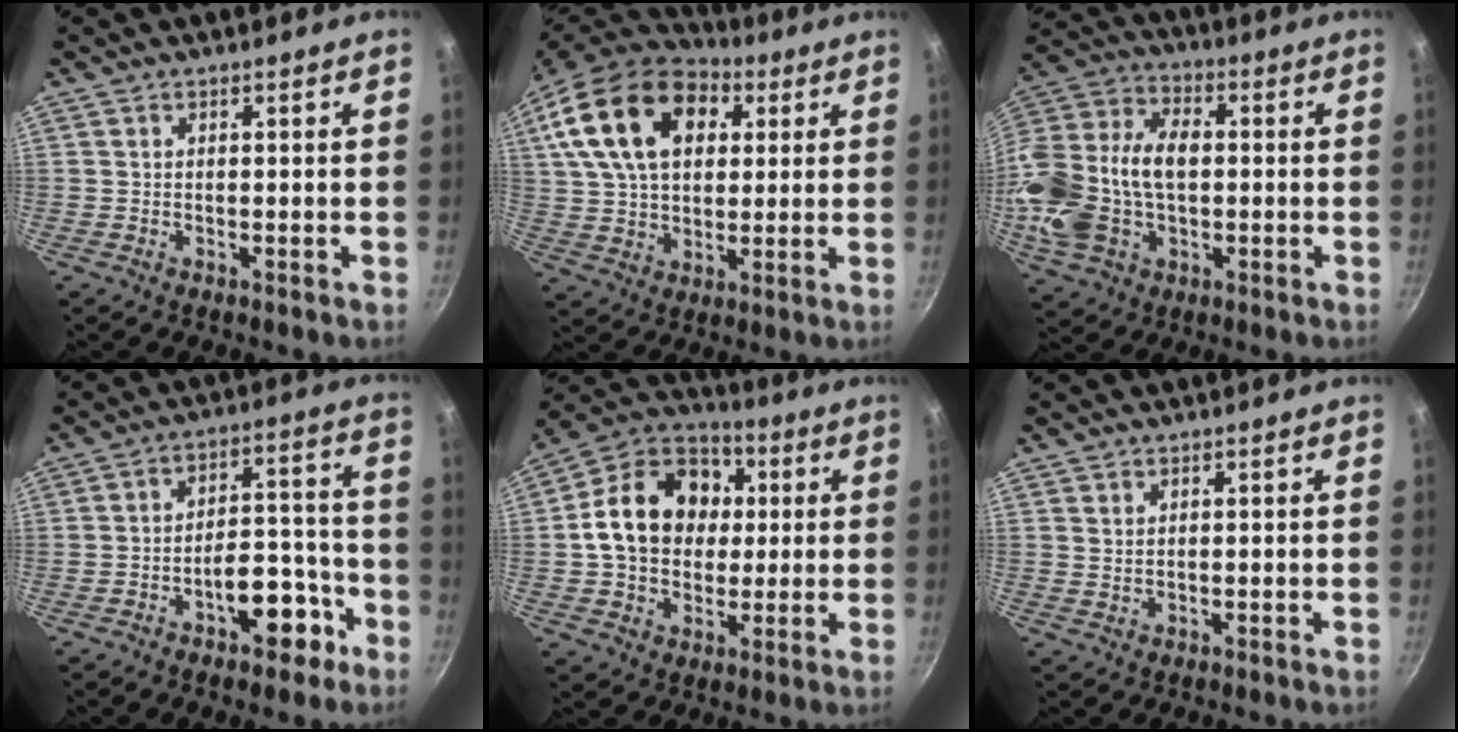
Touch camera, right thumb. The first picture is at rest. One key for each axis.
{"total": 22.4, "fx": 8.0, "fy": 14.5, "fz": 15.0, "tx": -0.255, "ty": 0.007, "tz": 0.133}
{"total": 21.1, "fx": -0.4, "fy": 14.3, "fz": 15.5, "tx": -0.312, "ty": 0.036, "tz": -0.008}
{"total": 11.1, "fx": -5.8, "fy": 5.7, "fz": 7.5, "tx": -0.069, "ty": 0.068, "tz": -0.073}
{"total": 18.5, "fx": 2.1, "fy": 14.6, "fz": 11.2, "tx": -0.161, "ty": 0.026, "tz": 0.024}
{"total": 1.0, "fx": 0.8, "fy": 0.4, "fz": 0.4, "tx": -0.004, "ty": -0.008, "tz": 0.014}